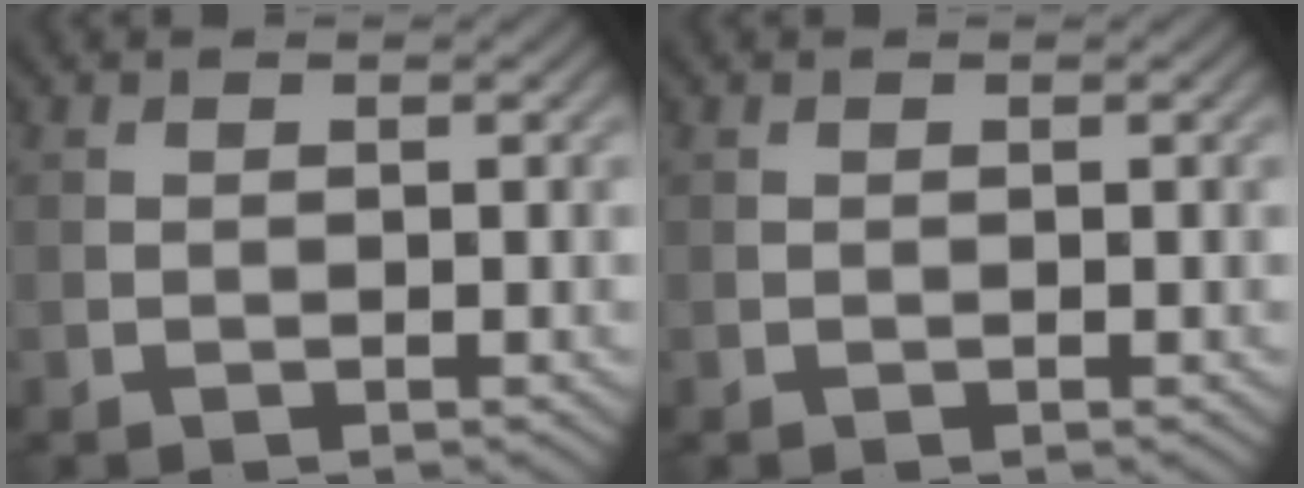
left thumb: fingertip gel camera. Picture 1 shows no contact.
{"total": 0.0}